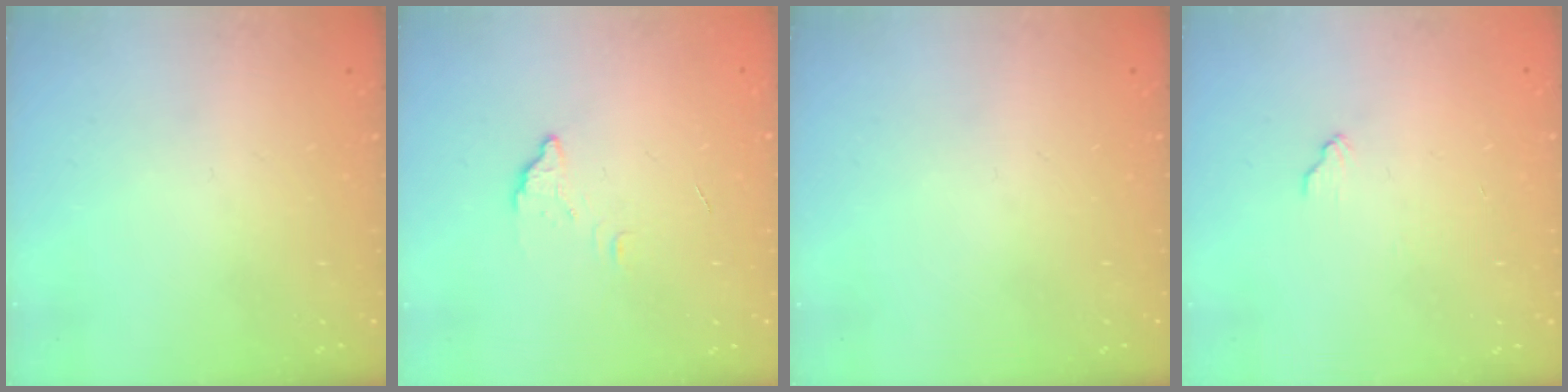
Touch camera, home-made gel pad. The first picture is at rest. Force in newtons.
{"total": 2.8, "press": 2.8, "slide": 0.2}
{"total": 0.0}
{"total": 4.8, "press": 4.8, "slide": 0.3}